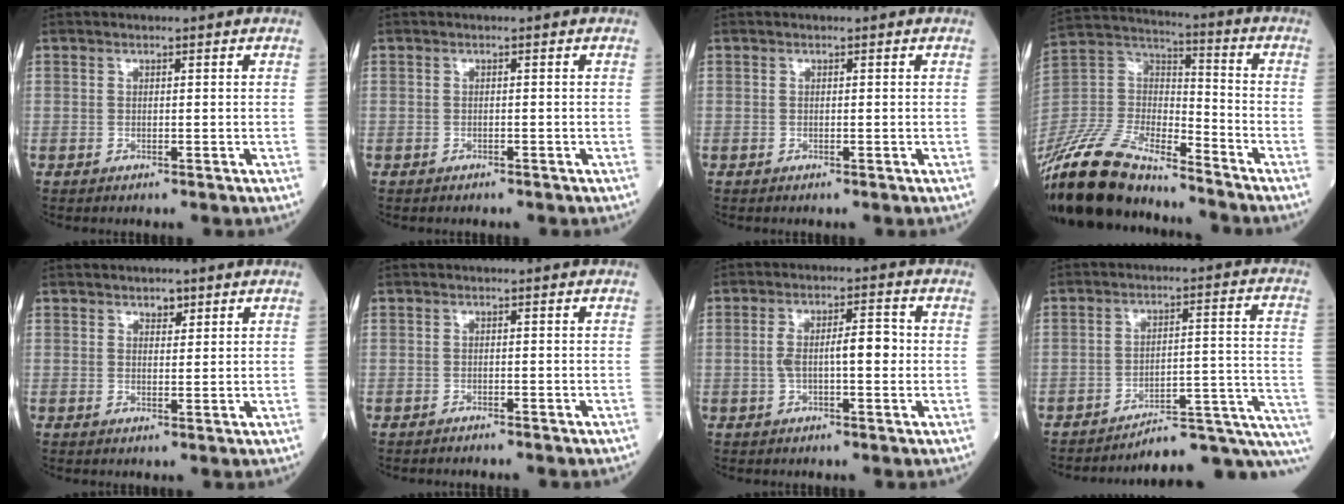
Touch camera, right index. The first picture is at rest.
{"total": 1.0, "force": [-0.7, 0.6, 0.5], "torque": [-0.020, -0.001, -0.006]}
{"total": 0.0}
{"total": 21.5, "force": [-18.4, 5.9, 9.3], "torque": [-0.231, -0.004, -0.349]}
{"total": 2.2, "force": [1.4, 1.3, 1.1], "torque": [-0.025, 0.002, 0.026]}
{"total": 4.3, "force": [-3.8, 1.2, 1.8], "torque": [-0.031, -0.007, -0.045]}
{"total": 6.5, "force": [-0.3, 2.1, 6.2], "torque": [-0.128, 0.026, -0.005]}
{"total": 15.9, "force": [-14.5, 1.5, 6.4], "torque": [-0.028, 0.055, -0.195]}